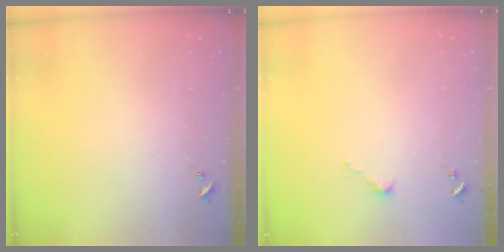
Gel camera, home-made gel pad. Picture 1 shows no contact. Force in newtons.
{"total": 2.5, "press": 2.5, "slide": 0.2}